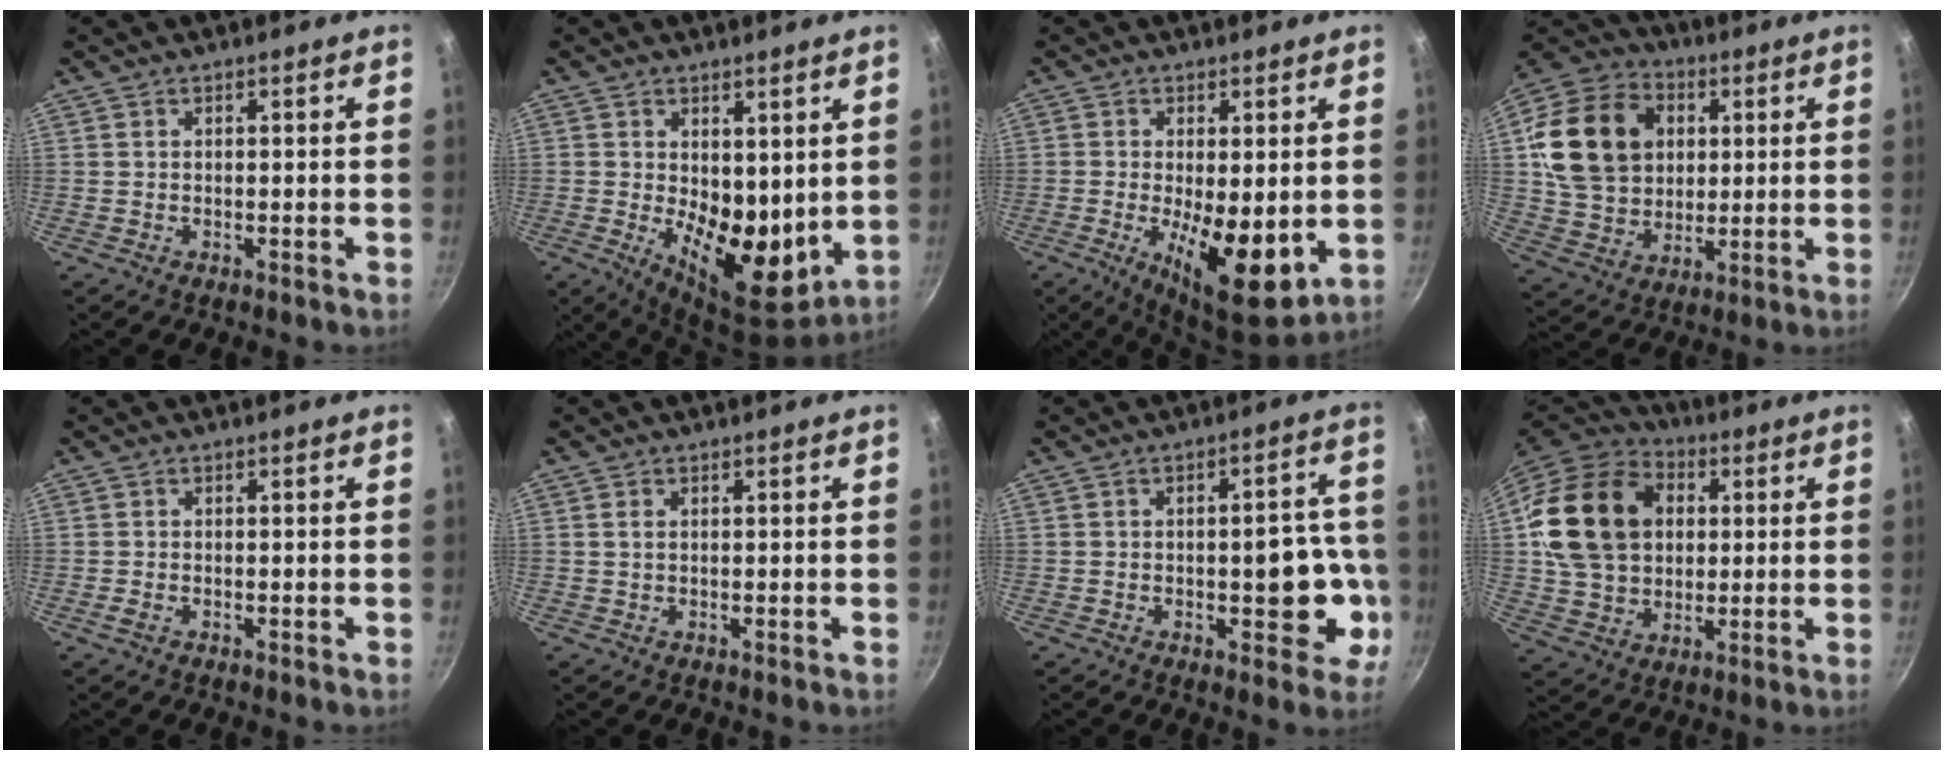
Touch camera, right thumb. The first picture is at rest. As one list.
[{"total": 13.2, "force": [1.1, 7.3, 10.9], "torque": [-0.129, -0.048, 0.028]}, {"total": 12.3, "force": [-1.8, 4.5, 11.3], "torque": [-0.169, -0.015, -0.018]}, {"total": 19.1, "force": [4.2, 15.3, 10.7], "torque": [-0.177, 0.003, 0.079]}, {"total": 1.1, "force": [-0.5, 0.6, 0.7], "torque": [-0.017, 0.002, -0.011]}, {"total": 0.7, "force": [0.3, 0.4, 0.6], "torque": [-0.011, 0.001, 0.004]}, {"total": 11.7, "force": [-2.6, 5.6, 9.9], "torque": [-0.073, 0.024, -0.034]}, {"total": 21.9, "force": [4.1, 17.0, 13.3], "torque": [-0.217, 0.019, 0.074]}]